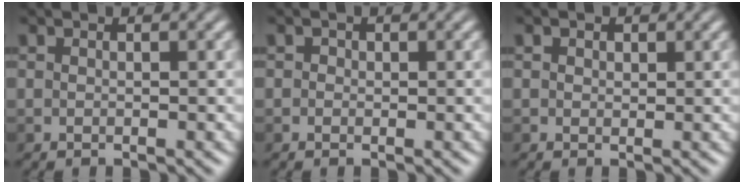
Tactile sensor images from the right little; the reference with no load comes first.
{"total": 0.5, "force": [0.1, 0.5, 0.1], "torque": [0.001, -0.006, -0.002]}
{"total": 0.8, "force": [0.4, 0.7, 0.2], "torque": [-0.004, -0.003, 0.005]}